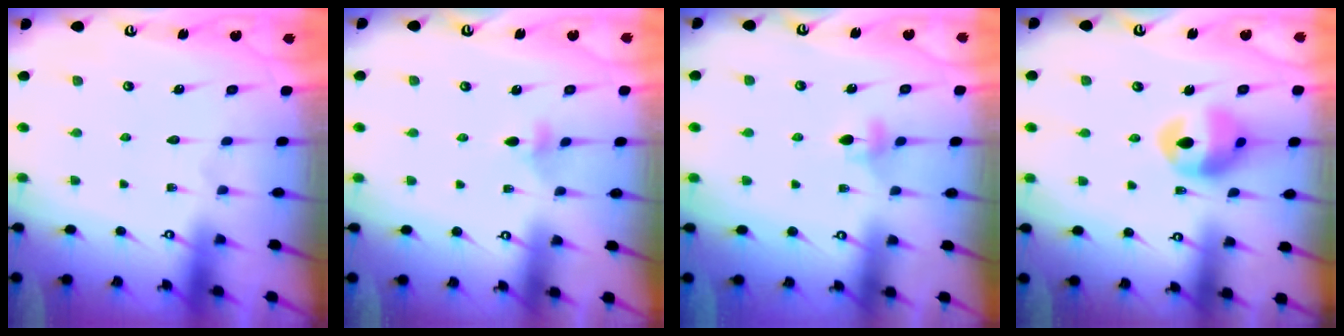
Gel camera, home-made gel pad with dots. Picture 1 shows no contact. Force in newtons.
{"total": 4.3, "press": 4.2, "slide": 0.8}
{"total": 4.0, "press": 3.9, "slide": 0.8}
{"total": 13.6, "press": 12.9, "slide": 4.4}